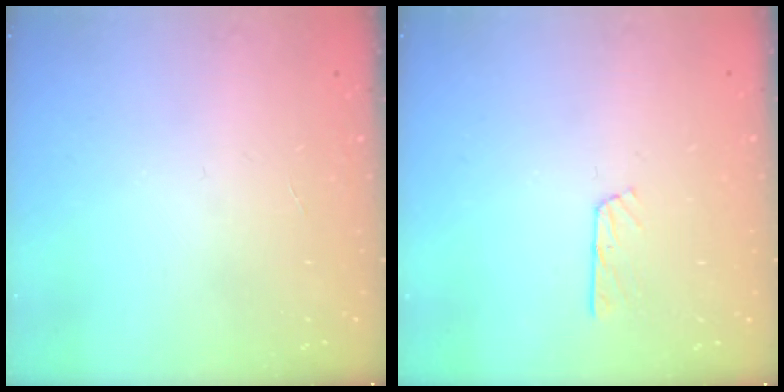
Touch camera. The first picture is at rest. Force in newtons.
{"total": 3.1, "press": 3.1, "slide": 0.3}